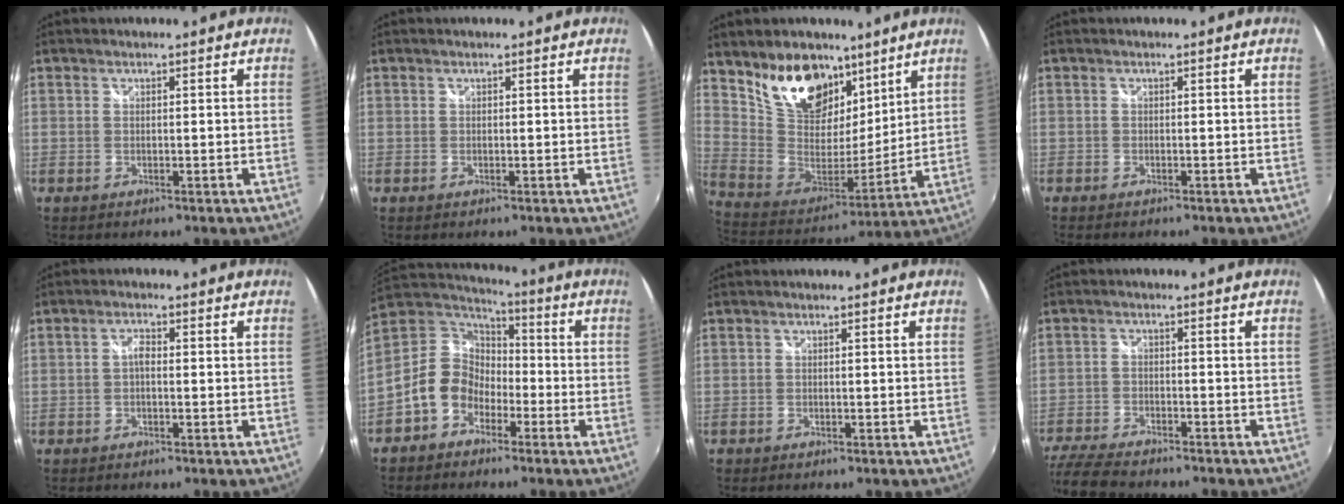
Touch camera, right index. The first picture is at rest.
{"total": 0.0}
{"total": 18.7, "force": [11.7, 11.0, 9.5], "torque": [-0.200, 0.018, 0.228]}
{"total": 1.4, "force": [-1.1, 0.7, 0.4], "torque": [-0.014, -0.007, -0.020]}
{"total": 1.7, "force": [-0.4, 0.8, 1.4], "torque": [-0.028, 0.006, -0.009]}
{"total": 11.5, "force": [-5.4, 8.7, 5.1], "torque": [-0.117, 0.025, -0.106]}
{"total": 0.8, "force": [-0.5, 0.6, -0.1], "torque": [-0.002, -0.001, -0.009]}
{"total": 12.1, "force": [-10.4, 3.5, 5.0], "torque": [-0.138, -0.025, -0.184]}